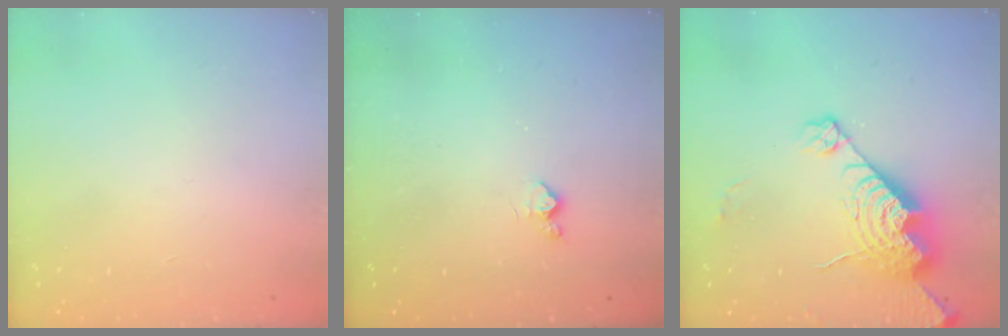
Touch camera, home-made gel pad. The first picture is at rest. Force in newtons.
{"total": 3.6, "press": 3.6, "slide": 0.5}
{"total": 17.6, "press": 17.5, "slide": 1.8}